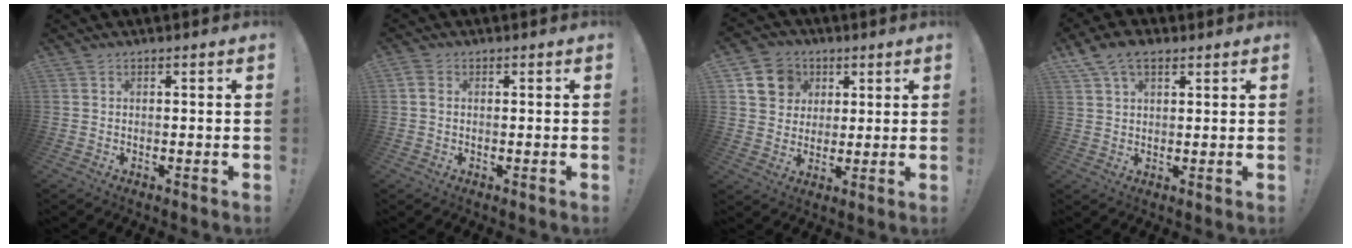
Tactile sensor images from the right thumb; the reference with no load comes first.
{"total": 2.3, "force": [0.5, 1.8, 1.5], "torque": [-0.029, 0.006, 0.010]}
{"total": 11.1, "force": [4.6, 9.4, 3.6], "torque": [-0.052, -0.018, 0.096]}
{"total": 7.3, "force": [4.1, 4.2, 4.3], "torque": [-0.077, -0.006, 0.080]}